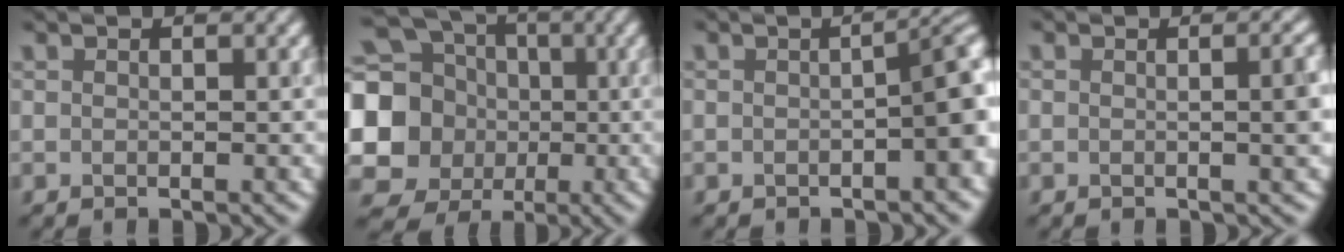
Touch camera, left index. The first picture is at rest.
{"total": 16.8, "force": [-0.4, 15.6, 6.1], "torque": [-0.182, 0.003, -0.037]}
{"total": 4.2, "force": [-0.9, 1.0, 4.0], "torque": [-0.047, 0.012, -0.010]}
{"total": 3.1, "force": [0.0, 1.1, 2.9], "torque": [-0.021, 0.008, -0.004]}